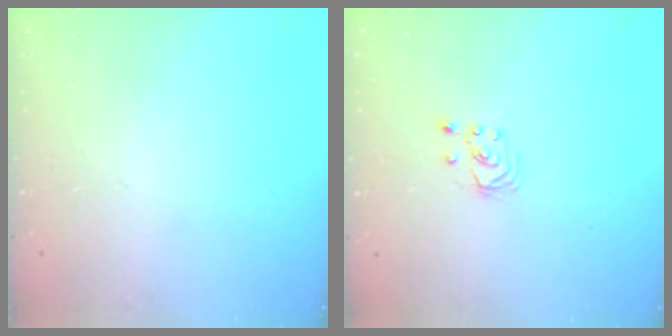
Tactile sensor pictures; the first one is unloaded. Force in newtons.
{"total": 1.8, "press": 1.8, "slide": 0.2}